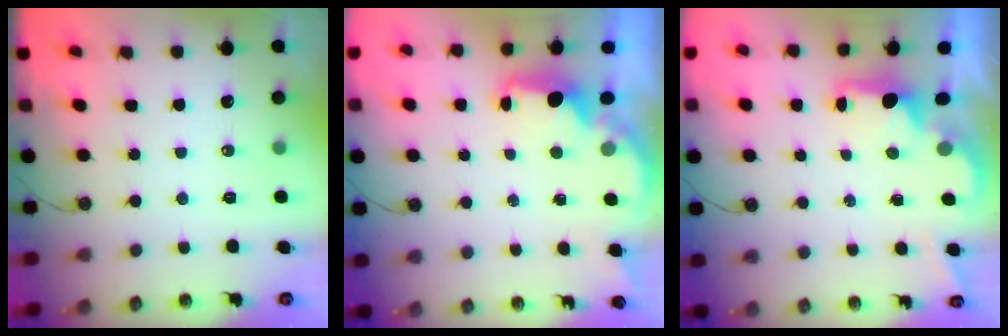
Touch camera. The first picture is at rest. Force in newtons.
{"total": 2.2, "press": 2.1, "slide": 0.7}
{"total": 1.7, "press": 1.6, "slide": 0.7}